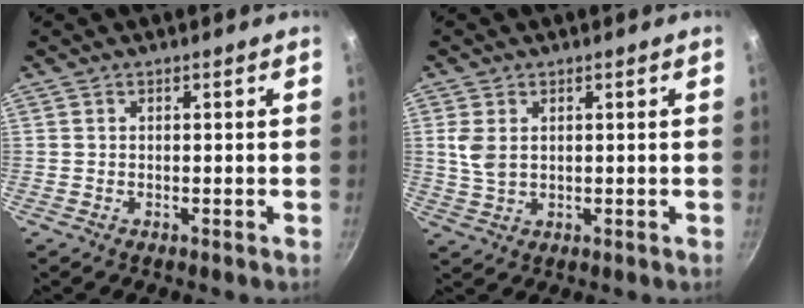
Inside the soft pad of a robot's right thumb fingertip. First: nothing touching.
{"total": 4.5, "force": [1.1, 2.9, 3.2], "torque": [-0.066, -0.004, 0.026]}